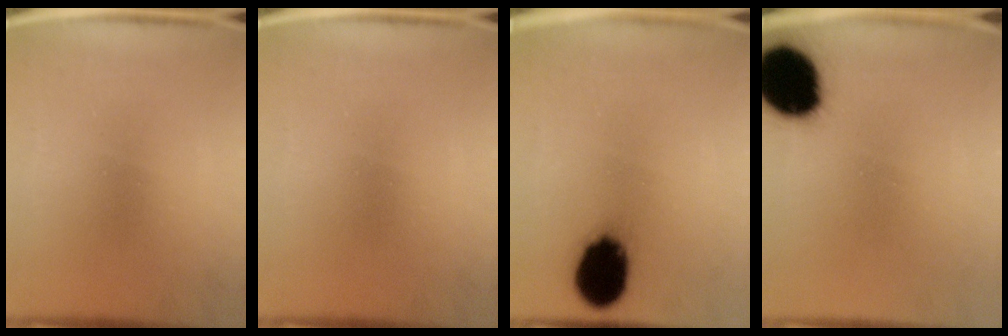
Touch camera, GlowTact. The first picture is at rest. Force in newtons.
{"total": 0.0}
{"total": 15.4}
{"total": 18.9}